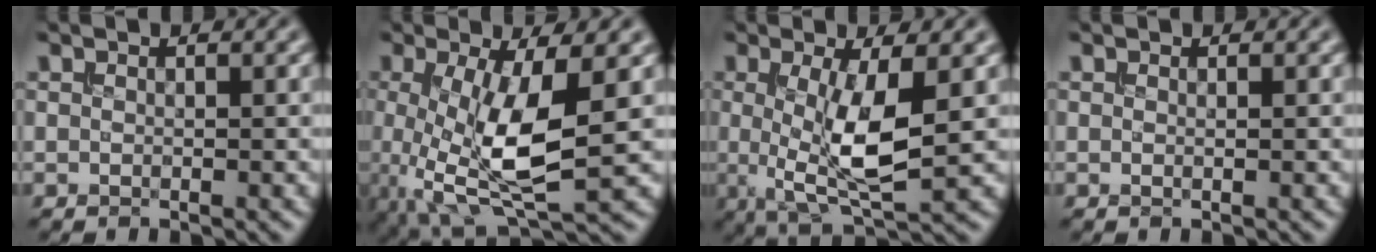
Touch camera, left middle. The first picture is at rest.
{"total": 8.4, "force": [-0.8, 2.7, 7.9], "torque": [-0.160, -0.016, -0.012]}
{"total": 7.1, "force": [0.0, 2.1, 6.8], "torque": [-0.127, -0.013, 0.003]}
{"total": 0.0}